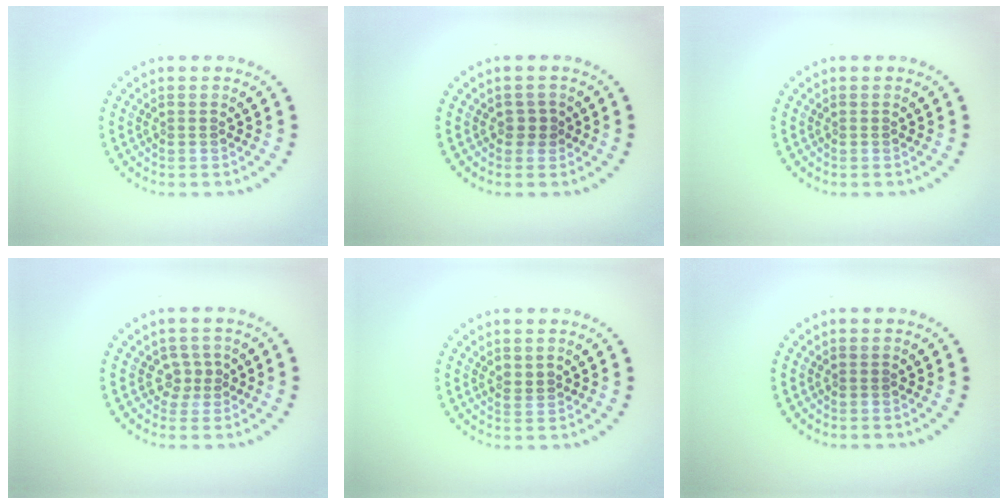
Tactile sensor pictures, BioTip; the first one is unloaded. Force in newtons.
{"total": 1.2, "press": 1.1, "slide": 0.4}
{"total": 0.0}
{"total": 1.7, "press": 1.1, "slide": 1.3}
{"total": 0.9, "press": 0.9, "slide": 0.3}
{"total": 0.0}